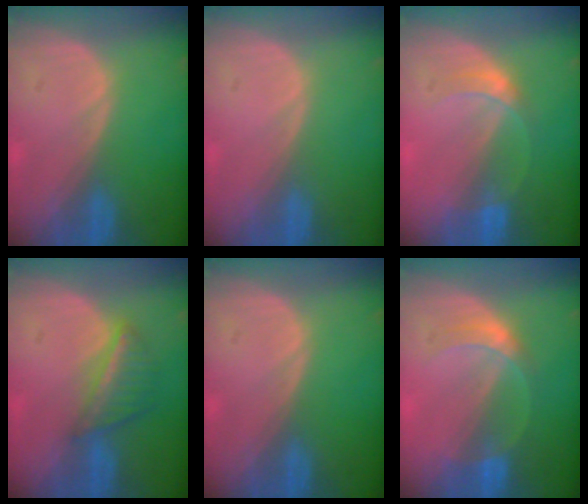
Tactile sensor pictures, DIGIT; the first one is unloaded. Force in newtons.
{"total": 0.0}
{"total": 3.3, "press": 3.3, "slide": 0.2}
{"total": 5.6, "press": 5.1, "slide": 2.3}
{"total": 0.0}
{"total": 4.1, "press": 4.0, "slide": 0.3}